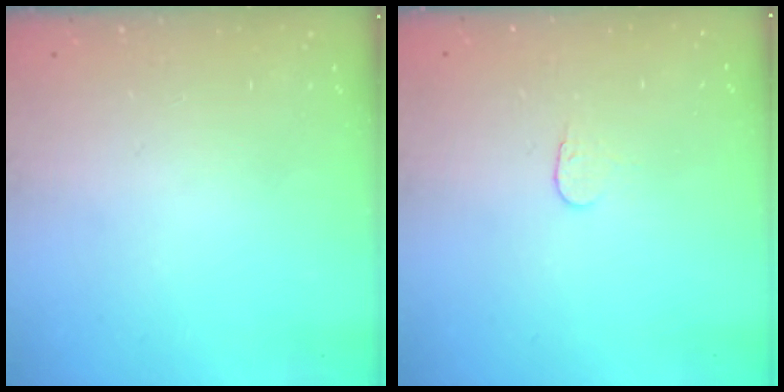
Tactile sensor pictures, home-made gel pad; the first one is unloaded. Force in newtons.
{"total": 3.7, "press": 3.7, "slide": 0.3}